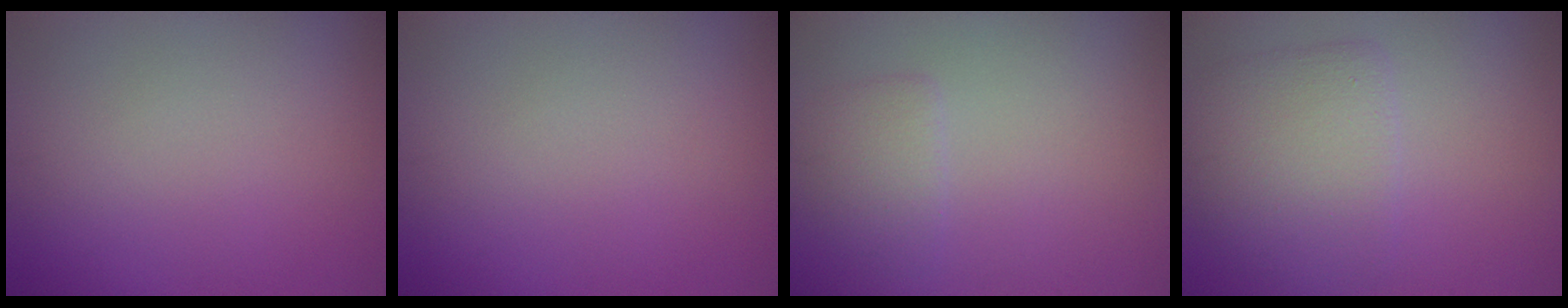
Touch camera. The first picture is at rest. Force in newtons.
{"total": 0.0}
{"total": 1.7, "press": 1.6, "slide": 0.2}
{"total": 4.6, "press": 4.6, "slide": 0.1}